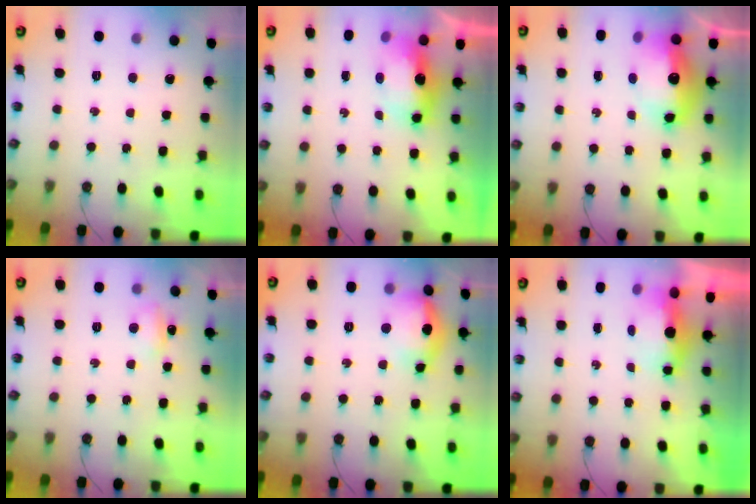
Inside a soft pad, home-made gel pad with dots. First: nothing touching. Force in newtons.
{"total": 8.2, "press": 8.1, "slide": 0.9}
{"total": 13.8, "press": 13.7, "slide": 1.4}
{"total": 6.0, "press": 5.9, "slide": 1.1}
{"total": 14.5, "press": 14.3, "slide": 2.0}
{"total": 14.5, "press": 7.0, "slide": 12.7}